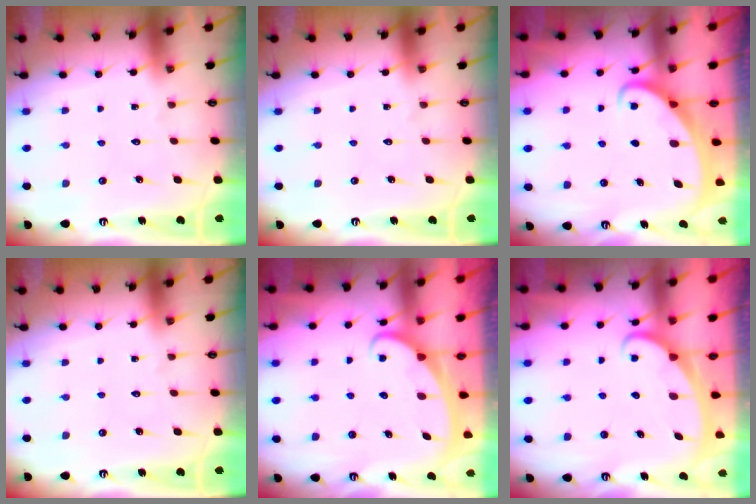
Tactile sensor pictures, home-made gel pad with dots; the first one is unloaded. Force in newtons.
{"total": 0.0}
{"total": 2.1, "press": 2.1, "slide": 0.3}
{"total": 0.0}
{"total": 2.4, "press": 2.4, "slide": 0.4}
{"total": 2.5, "press": 2.5, "slide": 0.3}